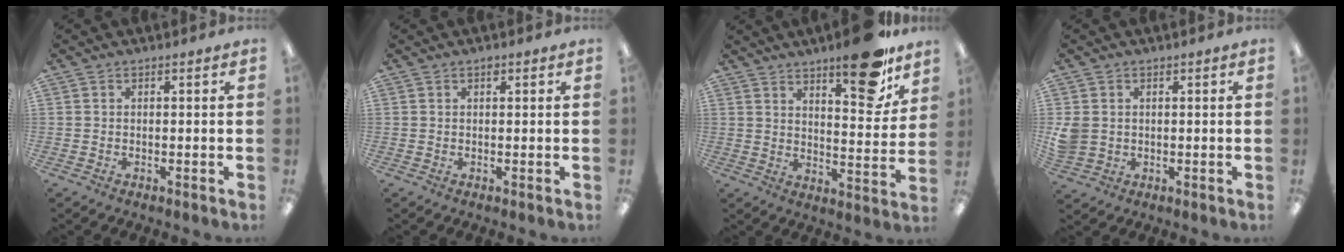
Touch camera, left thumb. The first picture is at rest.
{"total": 1.0, "force": [0.6, 0.4, 0.6], "torque": [-0.013, 0.002, 0.011]}
{"total": 16.4, "force": [11.6, 5.5, 10.2], "torque": [-0.115, -0.081, 0.183]}
{"total": 4.5, "force": [0.7, 4.0, 1.8], "torque": [-0.035, 0.004, 0.015]}